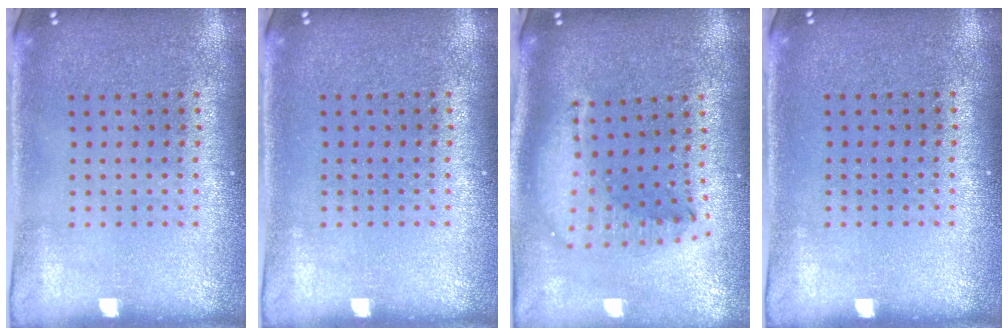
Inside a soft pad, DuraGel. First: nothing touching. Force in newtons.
{"total": 0.0}
{"total": 1.8, "press": 1.5, "slide": 1.0}
{"total": 0.0}